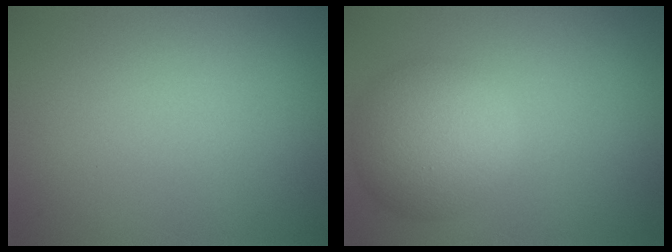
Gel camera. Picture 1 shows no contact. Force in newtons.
{"total": 6.3, "press": 6.3, "slide": 0.1}